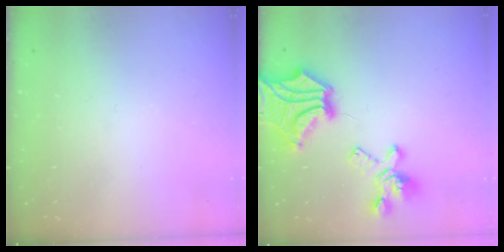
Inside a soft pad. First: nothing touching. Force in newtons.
{"total": 15.5, "press": 15.0, "slide": 3.8}